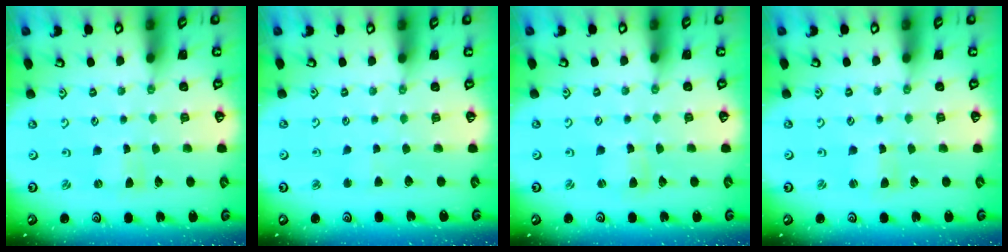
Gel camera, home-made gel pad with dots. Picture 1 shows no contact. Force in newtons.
{"total": 1.5, "press": 1.5, "slide": 0.3}
{"total": 1.5, "press": 1.4, "slide": 0.2}
{"total": 0.9, "press": 0.9, "slide": 0.2}